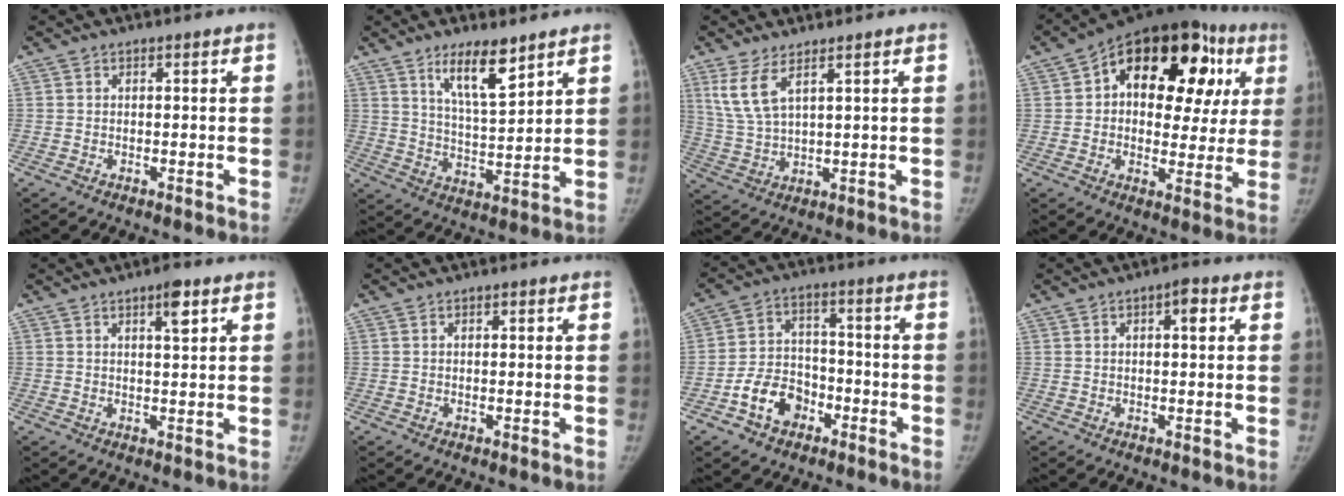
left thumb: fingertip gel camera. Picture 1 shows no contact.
{"total": 9.6, "force": [6.3, 2.5, 6.8], "torque": [-0.102, -0.048, 0.116]}
{"total": 6.8, "force": [3.9, 2.0, 5.2], "torque": [-0.115, -0.019, 0.092]}
{"total": 25.0, "force": [7.8, 14.8, 18.6], "torque": [-0.210, 0.040, 0.109]}
{"total": 3.9, "force": [2.1, 1.0, 3.1], "torque": [-0.041, -0.010, 0.031]}
{"total": 1.0, "force": [0.3, 0.5, 0.8], "torque": [-0.012, 0.002, 0.004]}
{"total": 9.3, "force": [-4.6, 6.8, 4.4], "torque": [-0.053, 0.036, -0.081]}
{"total": 3.4, "force": [1.1, 1.4, 2.9], "torque": [-0.036, 0.005, 0.012]}